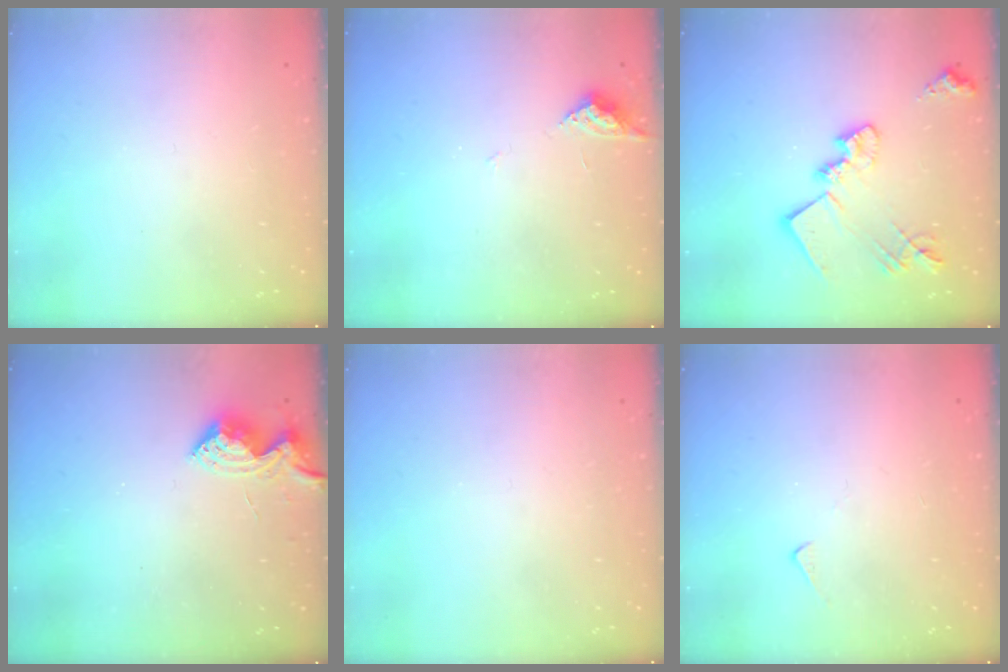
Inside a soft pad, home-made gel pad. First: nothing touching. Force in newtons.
{"total": 4.3, "press": 4.2, "slide": 0.6}
{"total": 18.2, "press": 18.1, "slide": 1.2}
{"total": 8.3, "press": 8.2, "slide": 0.8}
{"total": 0.0}
{"total": 4.4, "press": 4.4, "slide": 0.6}